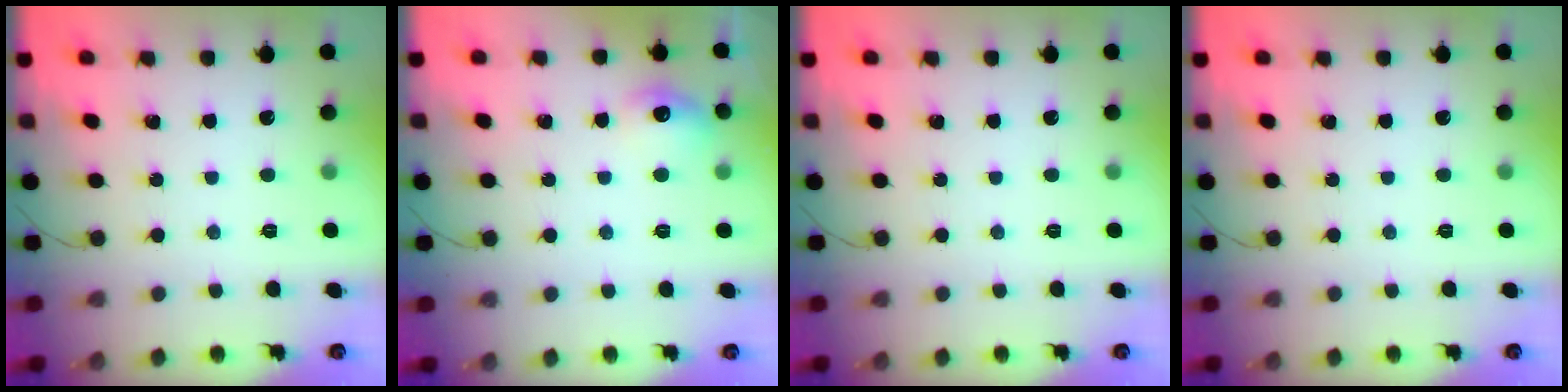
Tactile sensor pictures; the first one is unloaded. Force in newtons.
{"total": 8.5, "press": 8.5, "slide": 0.5}
{"total": 0.0}
{"total": 0.0}